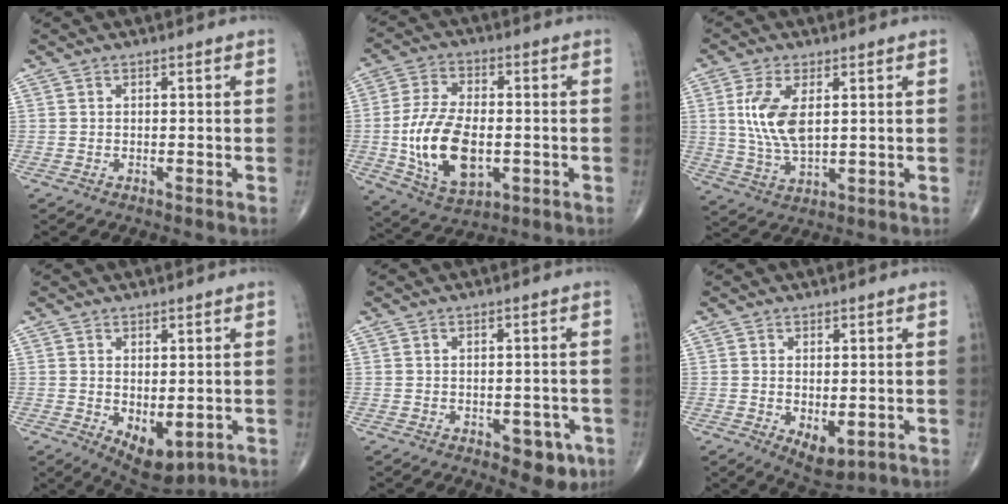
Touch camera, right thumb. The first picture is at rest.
{"total": 15.7, "force": [-2.3, 8.7, 12.9], "torque": [-0.239, 0.001, -0.032]}
{"total": 9.9, "force": [2.1, 4.8, 8.4], "torque": [-0.172, -0.013, 0.045]}
{"total": 7.4, "force": [-1.5, 4.0, 6.1], "torque": [-0.078, -0.011, -0.003]}
{"total": 5.4, "force": [-2.4, 3.1, 3.8], "torque": [-0.019, 0.005, -0.025]}
{"total": 5.5, "force": [-1.2, 2.9, 4.5], "torque": [-0.063, -0.013, -0.005]}